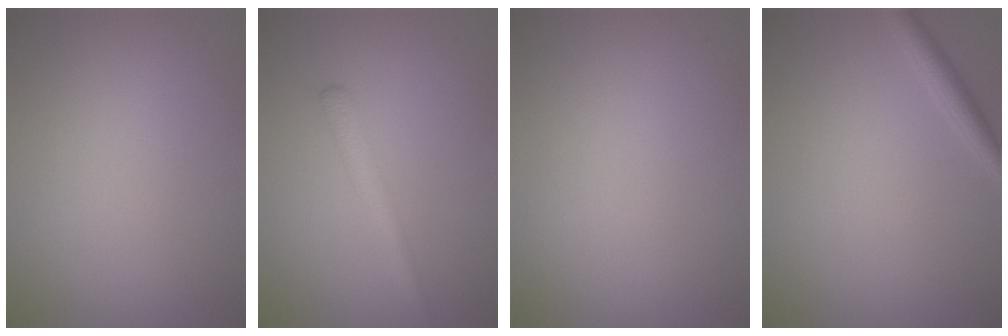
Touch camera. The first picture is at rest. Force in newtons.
{"total": 2.1, "press": 2.1, "slide": 0.0}
{"total": 0.0}
{"total": 1.9, "press": 1.9, "slide": 0.2}